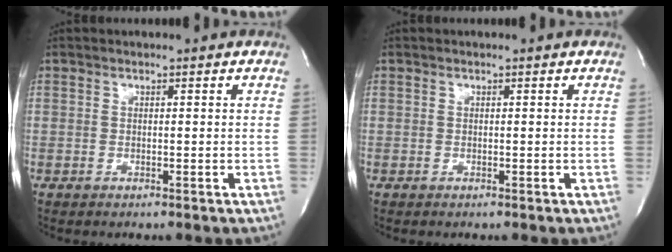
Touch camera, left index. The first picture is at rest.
{"total": 0.0}